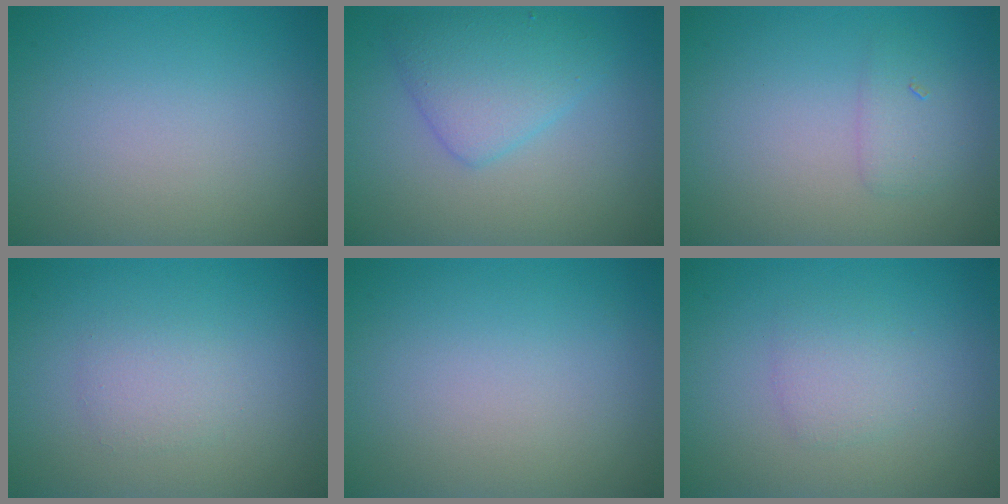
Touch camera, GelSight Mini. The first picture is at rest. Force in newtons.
{"total": 3.8, "press": 3.8, "slide": 0.1}
{"total": 1.5, "press": 1.5, "slide": 0.1}
{"total": 1.5, "press": 1.5, "slide": 0.1}
{"total": 0.0}
{"total": 1.7, "press": 1.7, "slide": 0.0}